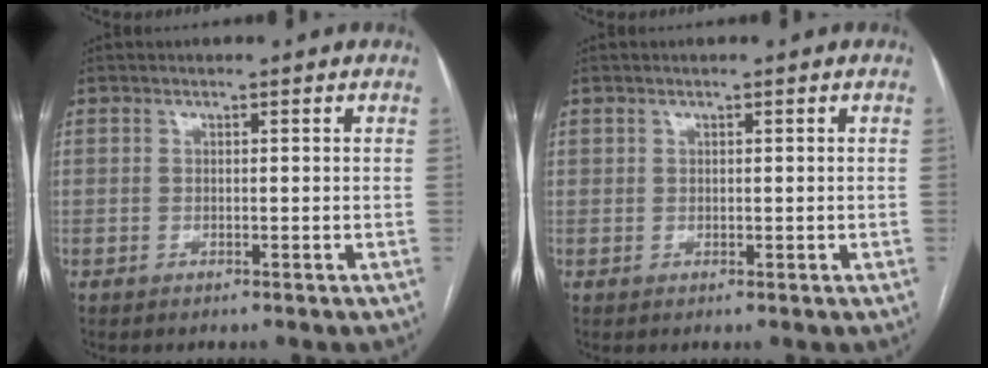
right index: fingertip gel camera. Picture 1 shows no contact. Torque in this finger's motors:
{"motor_torque": [-0.30, 0.07, -0.04, 0.00]}